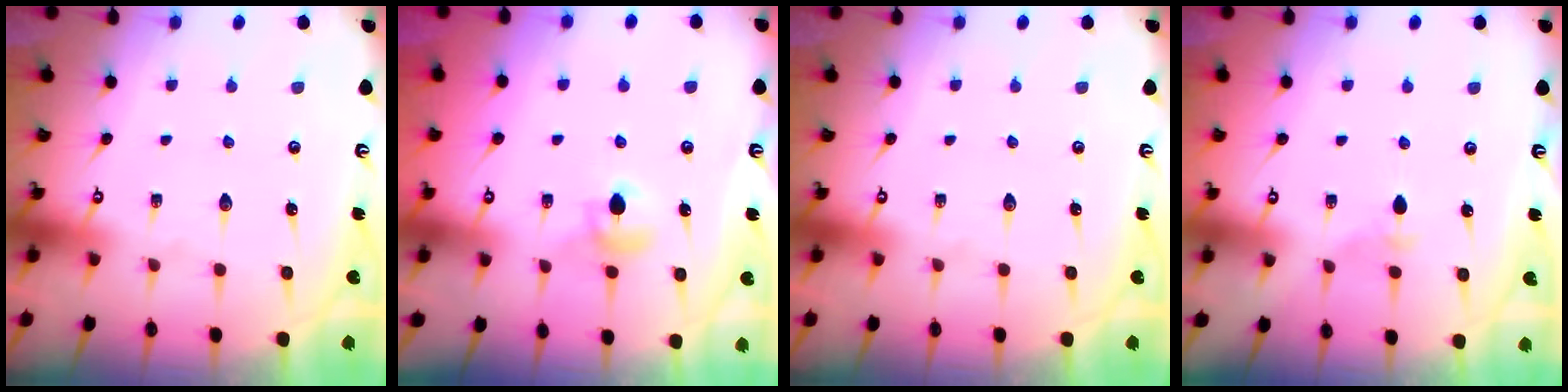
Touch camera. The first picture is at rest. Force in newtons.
{"total": 5.6, "press": 5.5, "slide": 0.7}
{"total": 0.0}
{"total": 2.7, "press": 2.6, "slide": 0.7}